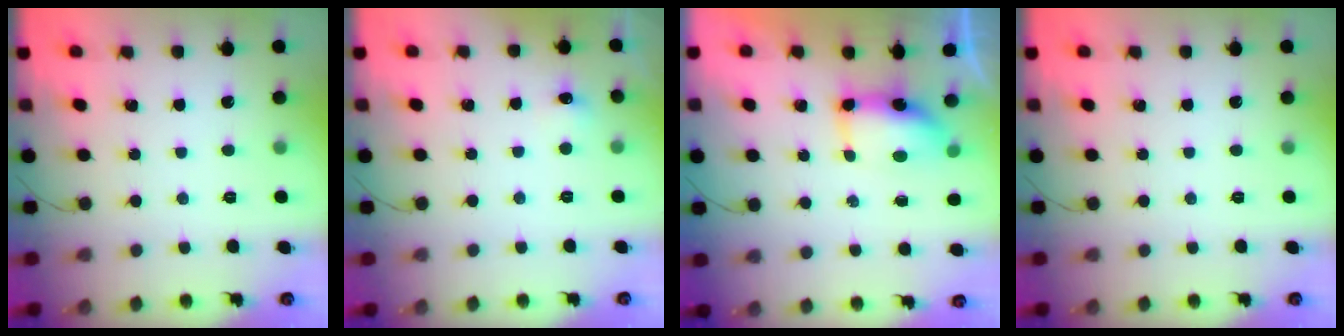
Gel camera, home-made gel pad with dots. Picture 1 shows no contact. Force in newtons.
{"total": 4.6, "press": 4.4, "slide": 1.3}
{"total": 7.1, "press": 7.1, "slide": 0.5}
{"total": 0.0}